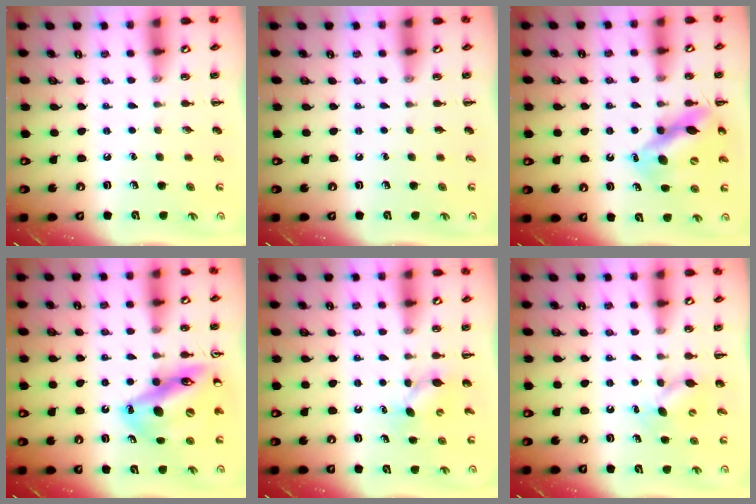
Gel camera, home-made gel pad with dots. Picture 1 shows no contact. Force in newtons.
{"total": 0.0}
{"total": 11.7, "press": 11.3, "slide": 3.3}
{"total": 16.9, "press": 16.3, "slide": 4.5}
{"total": 4.4, "press": 4.2, "slide": 1.3}
{"total": 6.1, "press": 6.0, "slide": 1.4}